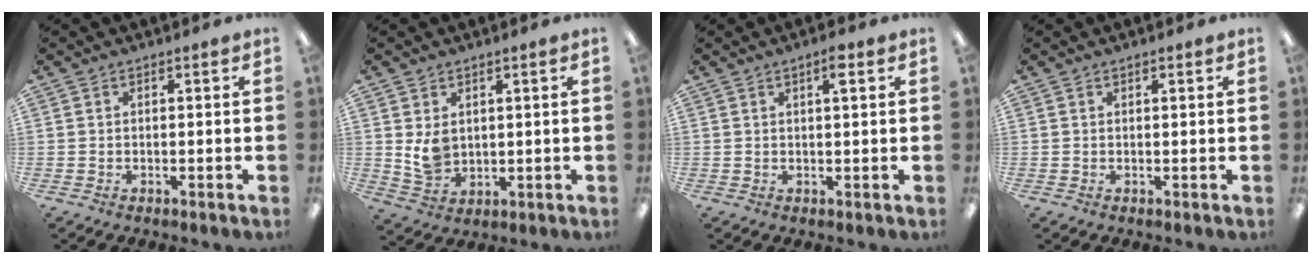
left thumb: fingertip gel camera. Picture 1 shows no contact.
{"total": 6.3, "force": [1.8, 4.7, 3.7], "torque": [-0.066, -0.008, 0.033]}
{"total": 3.4, "force": [1.9, 0.7, 2.8], "torque": [-0.045, 0.000, 0.026]}
{"total": 0.9, "force": [0.5, 0.1, 0.7], "torque": [-0.016, 0.000, 0.008]}